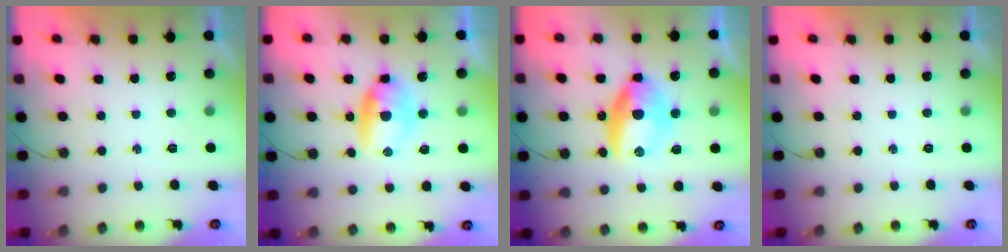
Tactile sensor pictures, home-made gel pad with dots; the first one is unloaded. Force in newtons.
{"total": 7.2, "press": 7.2, "slide": 0.6}
{"total": 10.1, "press": 10.0, "slide": 0.8}
{"total": 0.0}